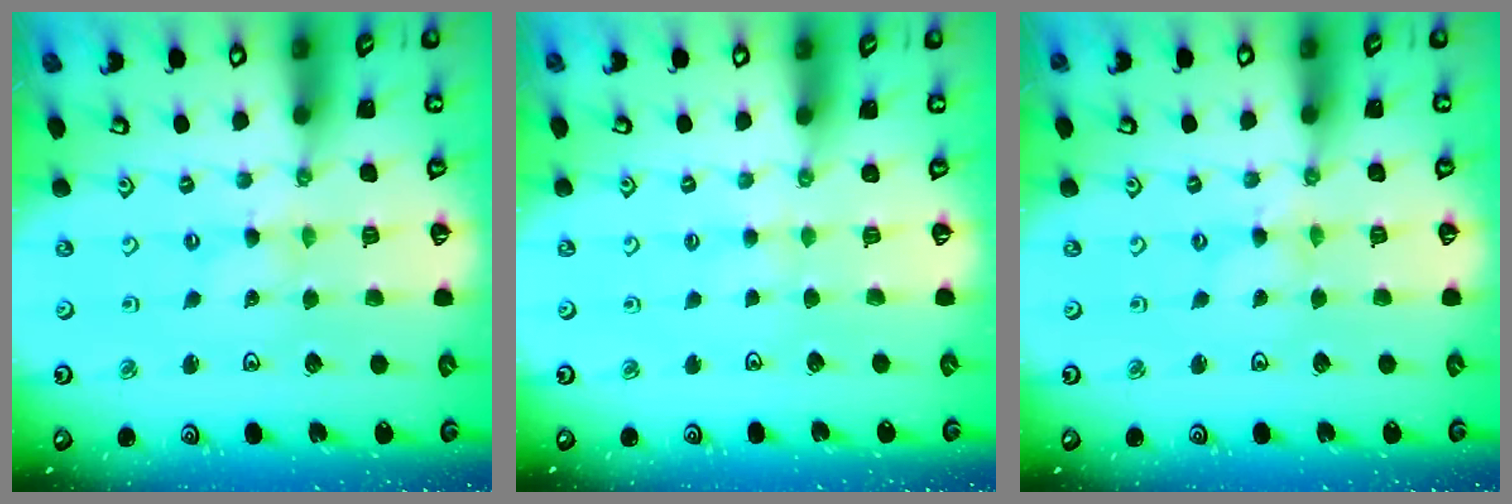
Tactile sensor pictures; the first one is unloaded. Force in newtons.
{"total": 1.7, "press": 1.7, "slide": 0.3}
{"total": 0.0}